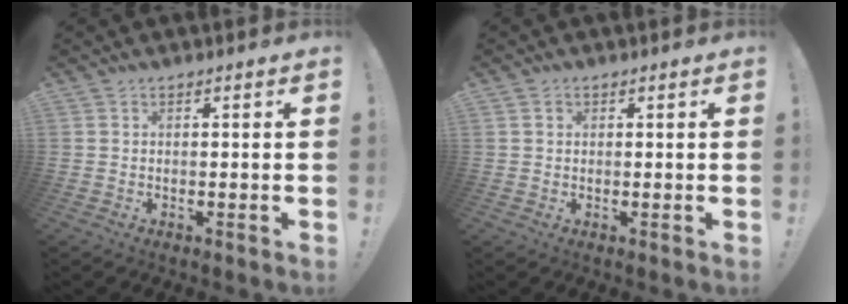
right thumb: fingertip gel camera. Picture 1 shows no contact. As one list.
[{"total": 1.1, "force": [0.4, 1.1, 0.2], "torque": [-0.010, 0.007, 0.008]}]